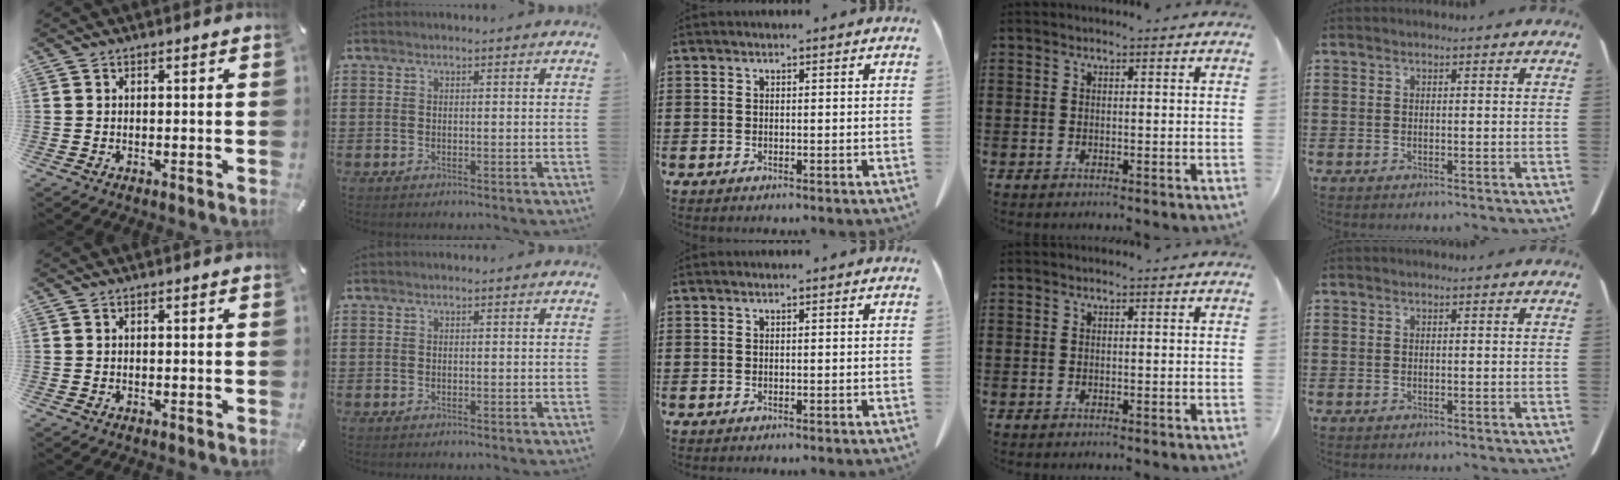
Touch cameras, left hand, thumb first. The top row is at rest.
{}